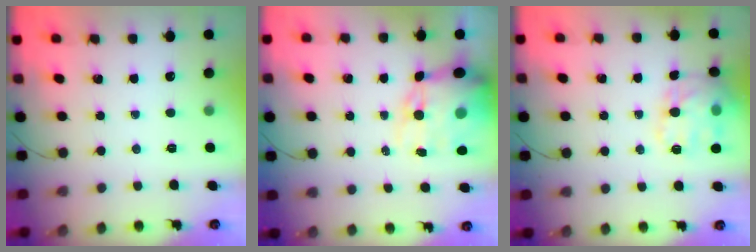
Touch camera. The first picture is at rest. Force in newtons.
{"total": 14.5, "press": 14.1, "slide": 3.3}
{"total": 16.2, "press": 16.2, "slide": 1.4}